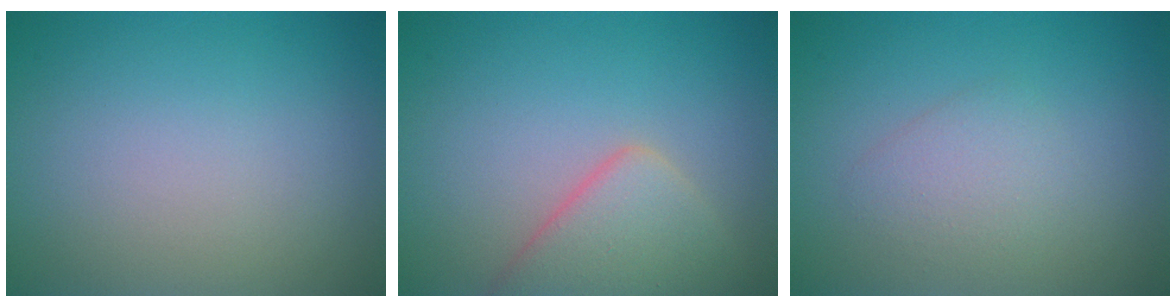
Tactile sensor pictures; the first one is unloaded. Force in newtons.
{"total": 4.2, "press": 4.2, "slide": 0.2}
{"total": 2.0, "press": 2.0, "slide": 0.1}